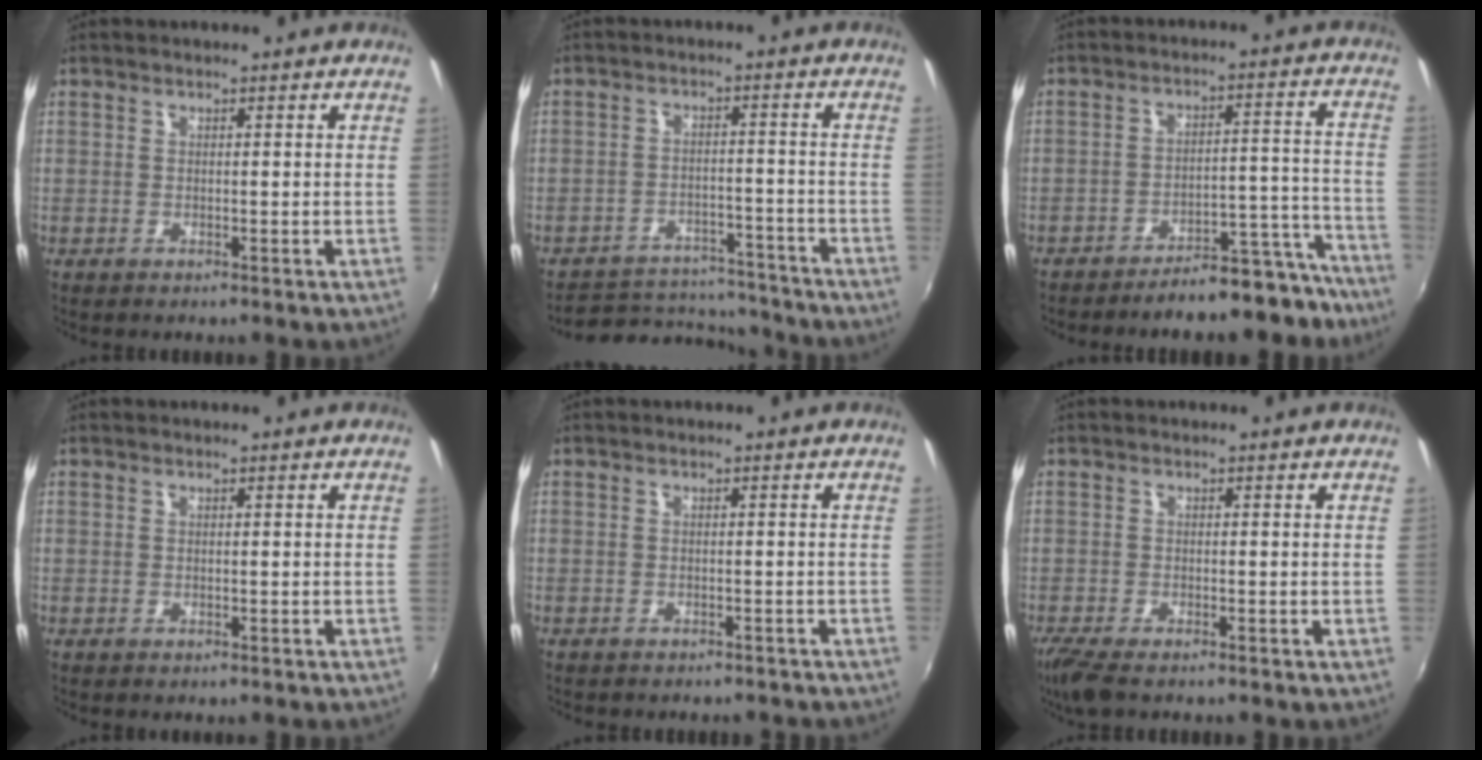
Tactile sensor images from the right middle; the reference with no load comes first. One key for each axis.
{"total": 13.6, "fx": -12.4, "fy": 4.5, "fz": 3.0, "tx": -0.072, "ty": 0.029, "tz": -0.162}
{"total": 14.0, "fx": -13.1, "fy": 3.2, "fz": 3.8, "tx": -0.034, "ty": 0.049, "tz": -0.161}
{"total": 0.0}
{"total": 4.4, "fx": -4.0, "fy": 1.4, "fz": 1.4, "tx": -0.029, "ty": -0.009, "tz": -0.047}
{"total": 4.9, "fx": -3.7, "fy": 1.1, "fz": 3.0, "tx": -0.074, "ty": -0.022, "tz": -0.071}